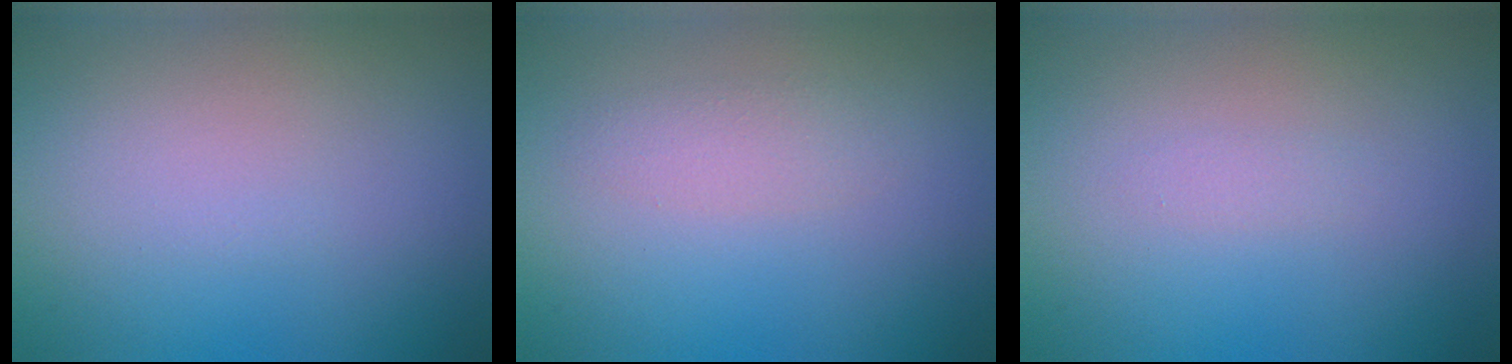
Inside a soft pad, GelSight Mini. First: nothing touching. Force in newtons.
{"total": 1.7, "press": 1.7, "slide": 0.1}
{"total": 0.7, "press": 0.7, "slide": 0.1}